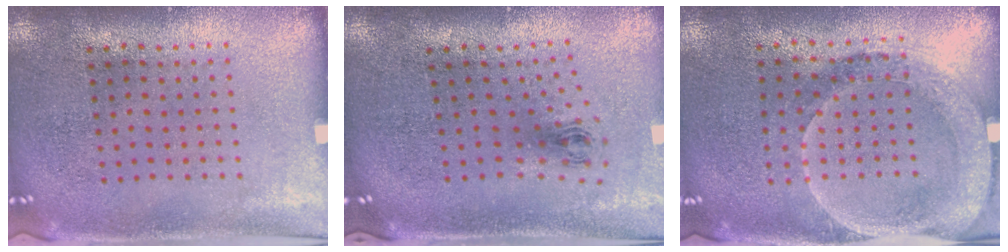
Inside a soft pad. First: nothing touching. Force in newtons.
{"total": 1.0, "press": 0.5, "slide": 0.9}
{"total": 1.9, "press": 1.6, "slide": 0.9}